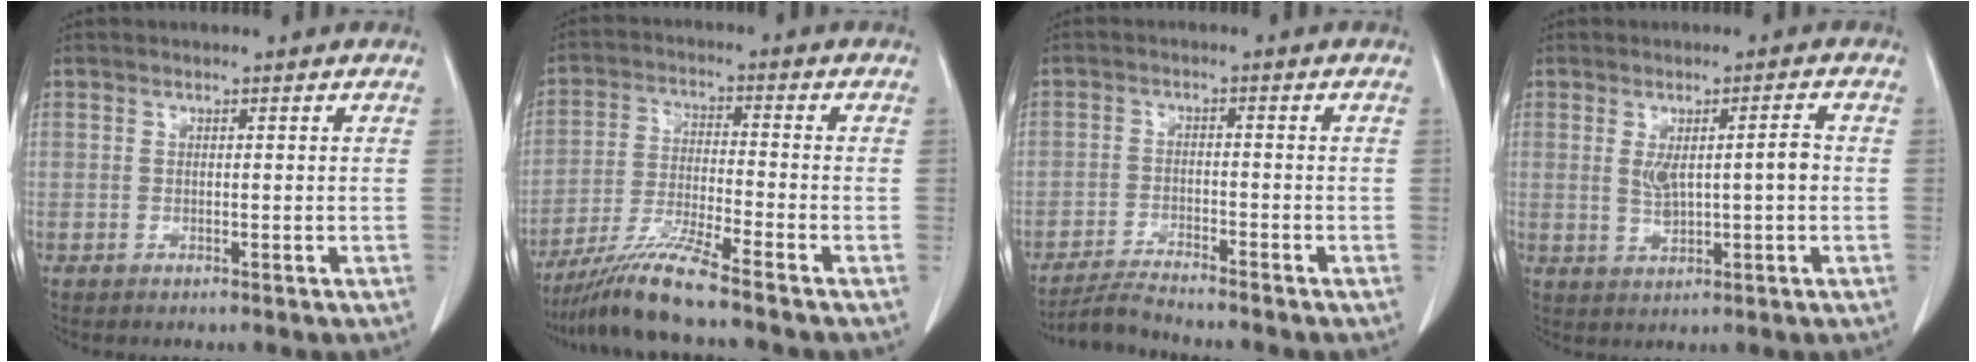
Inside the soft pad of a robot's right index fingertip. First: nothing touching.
{"total": 8.7, "force": [-7.2, -1.6, 4.7], "torque": [-0.094, -0.029, -0.138]}
{"total": 4.7, "force": [-4.5, -0.9, 0.8], "torque": [-0.016, -0.021, -0.085]}
{"total": 5.2, "force": [0.3, 1.3, 5.0], "torque": [-0.084, 0.010, 0.013]}